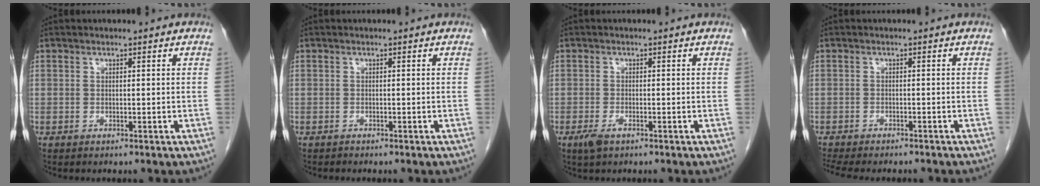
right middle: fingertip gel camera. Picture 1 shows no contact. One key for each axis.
{"total": 0.0}
{"total": 1.8, "fx": -1.0, "fy": 0.5, "fz": 1.4, "tx": -0.035, "ty": -0.004, "tz": -0.018}
{"total": 10.8, "fx": -9.5, "fy": 2.4, "fz": 4.6, "tx": -0.079, "ty": -0.012, "tz": -0.127}